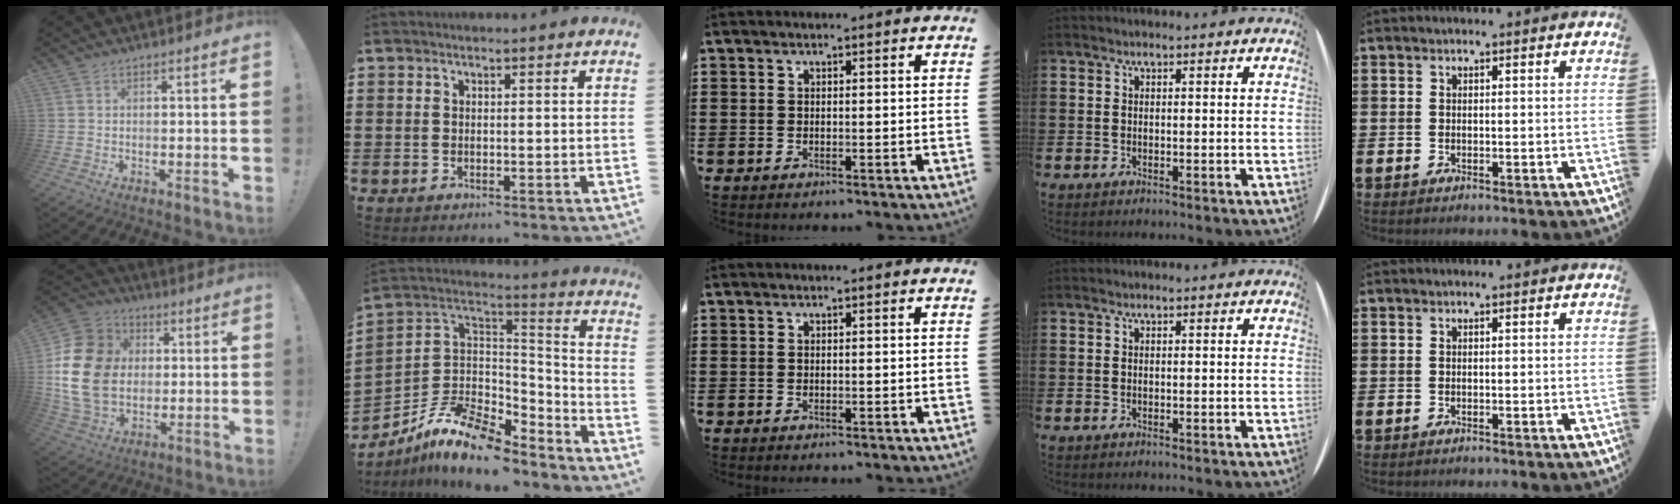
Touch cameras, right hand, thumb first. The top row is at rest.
{"thumb": {"total": 19.9, "force": [1.4, 15.6, 12.2], "torque": [-0.223, 0.012, 0.034]}, "index": {"total": 11.3, "force": [-8.3, 4.5, 6.2], "torque": [-0.139, 0.021, -0.162]}}